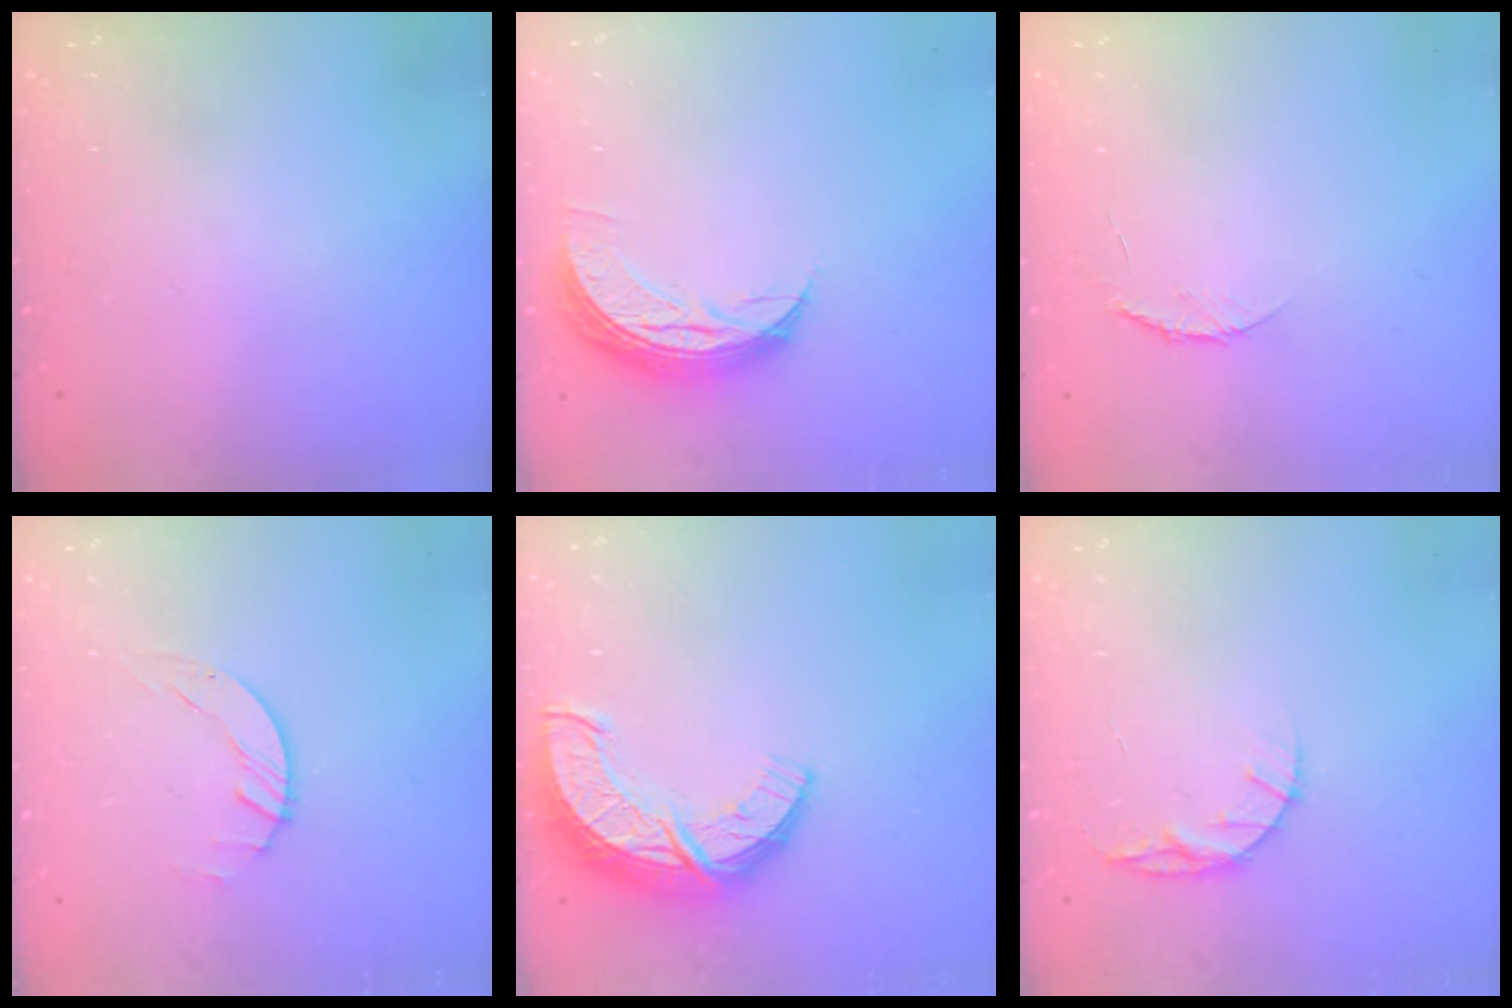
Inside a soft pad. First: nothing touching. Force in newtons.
{"total": 7.6, "press": 7.6, "slide": 0.7}
{"total": 3.7, "press": 3.6, "slide": 0.4}
{"total": 1.7, "press": 1.7, "slide": 0.1}
{"total": 11.9, "press": 11.9, "slide": 0.8}
{"total": 5.8, "press": 5.8, "slide": 0.6}